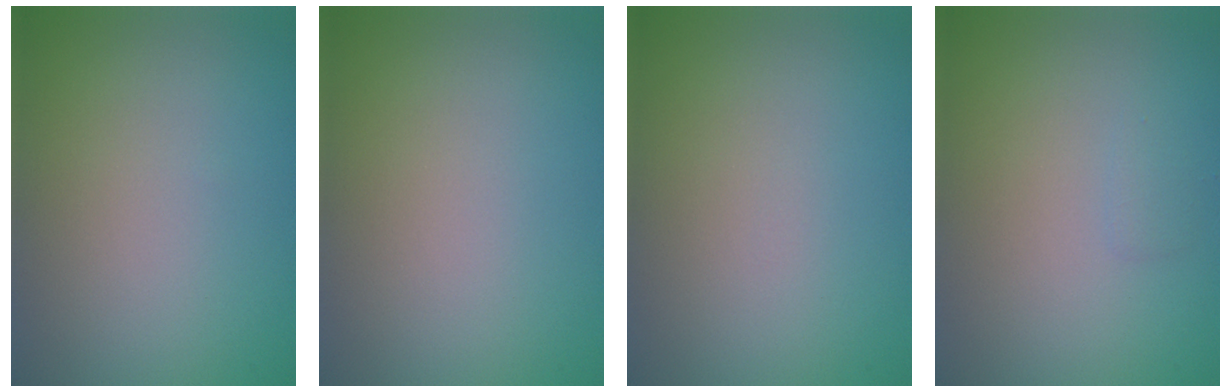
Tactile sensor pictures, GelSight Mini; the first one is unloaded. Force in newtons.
{"total": 0.0}
{"total": 0.0}
{"total": 0.6, "press": 0.6, "slide": 0.0}